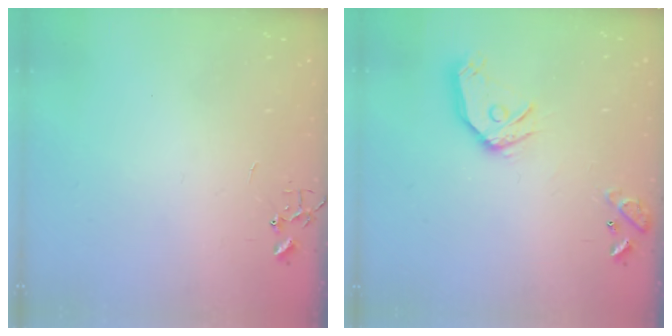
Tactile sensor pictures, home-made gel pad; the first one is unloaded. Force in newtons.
{"total": 14.0, "press": 13.8, "slide": 1.9}